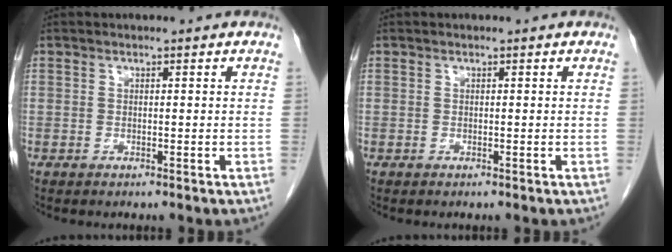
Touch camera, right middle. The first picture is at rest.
{"total": 0.0}